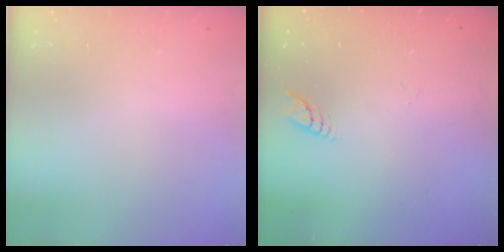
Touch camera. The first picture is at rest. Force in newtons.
{"total": 4.0, "press": 4.0, "slide": 0.4}